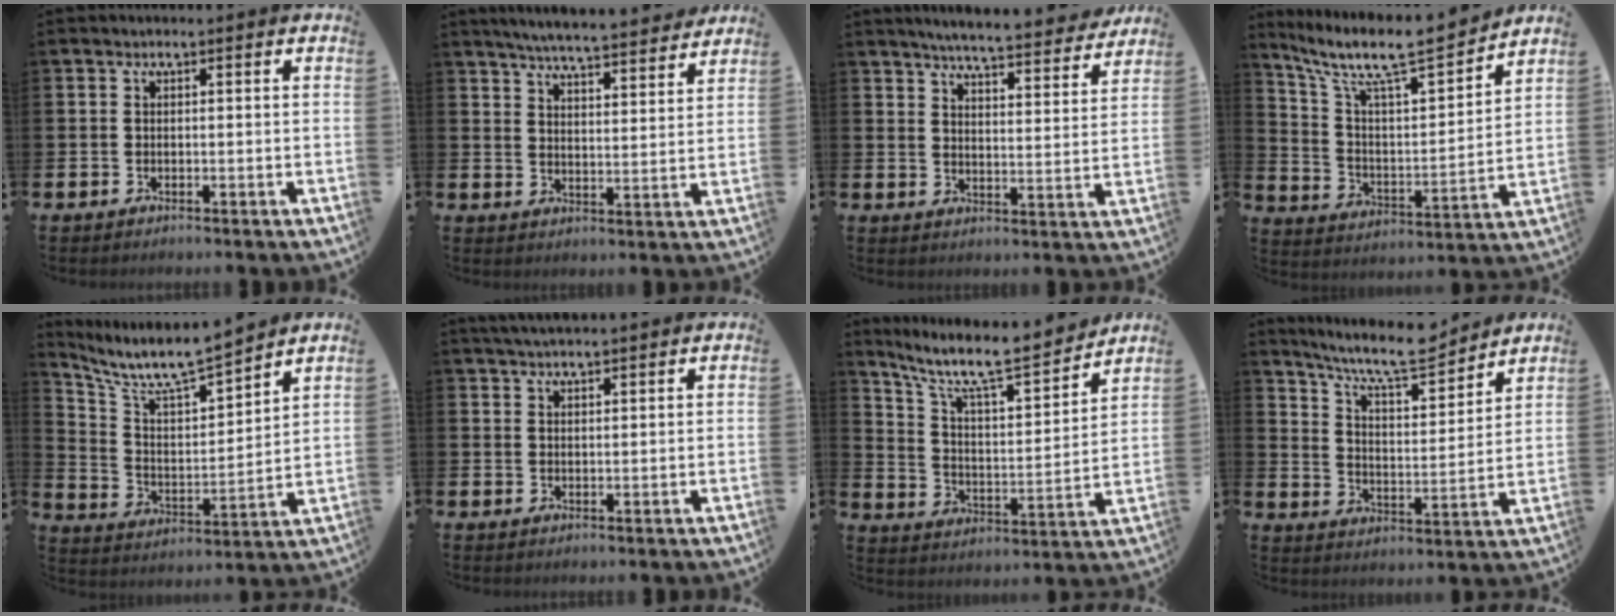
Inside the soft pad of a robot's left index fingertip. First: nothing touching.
{"total": 6.0, "force": [5.9, 0.0, 1.3], "torque": [-0.045, -0.042, 0.103]}
{"total": 6.0, "force": [5.8, 0.0, 1.5], "torque": [-0.041, -0.042, 0.098]}
{"total": 9.8, "force": [8.4, 1.5, 4.9], "torque": [-0.130, -0.058, 0.137]}
{"total": 8.1, "force": [7.7, 0.5, 2.7], "torque": [-0.095, -0.064, 0.130]}
{"total": 2.9, "force": [2.8, 0.2, 0.8], "torque": [-0.022, -0.005, 0.052]}
{"total": 10.0, "force": [8.6, 1.4, 5.0], "torque": [-0.130, -0.060, 0.142]}
{"total": 9.5, "force": [8.6, 1.6, 3.7], "torque": [-0.093, -0.055, 0.148]}